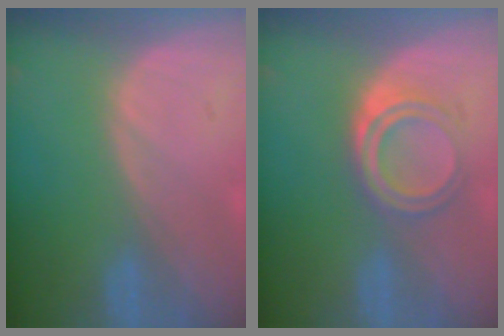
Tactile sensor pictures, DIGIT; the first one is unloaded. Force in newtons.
{"total": 5.1, "press": 4.5, "slide": 2.4}